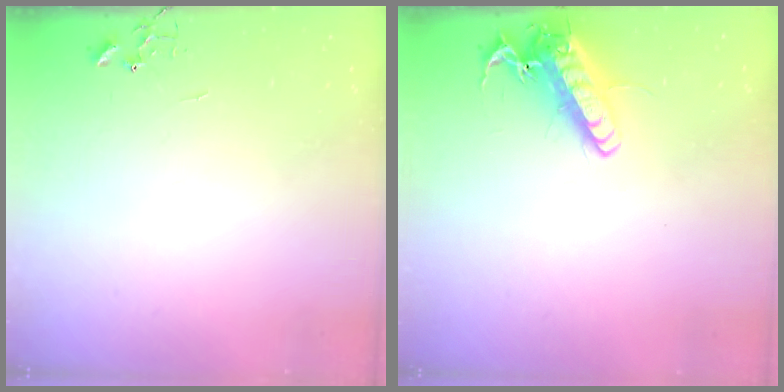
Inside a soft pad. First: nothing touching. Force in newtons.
{"total": 16.5, "press": 16.3, "slide": 2.7}